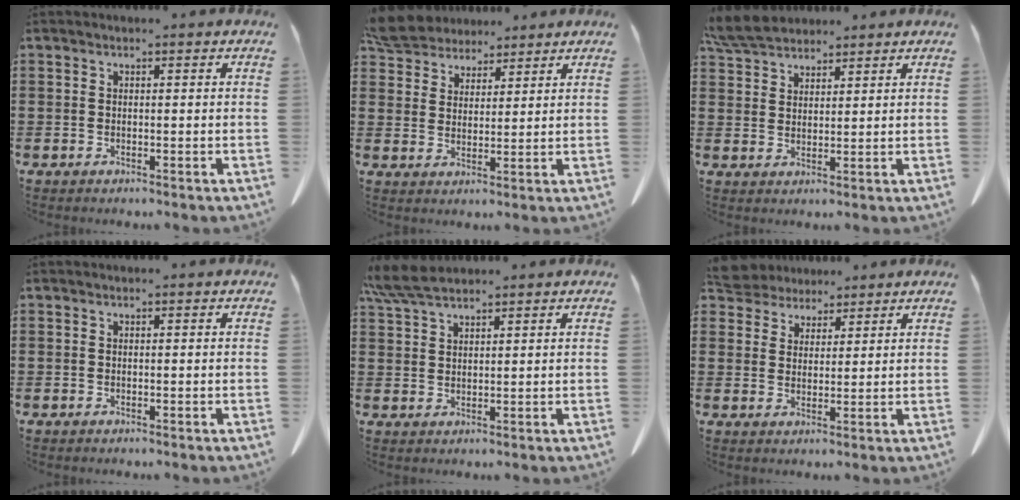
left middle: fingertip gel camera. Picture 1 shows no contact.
{"total": 6.5, "force": [5.9, 2.3, 1.3], "torque": [-0.052, -0.012, 0.113]}
{"total": 5.5, "force": [5.0, 1.5, 1.7], "torque": [-0.051, -0.006, 0.098]}
{"total": 0.0}
{"total": 5.2, "force": [4.3, 1.0, 2.7], "torque": [-0.064, -0.007, 0.082]}
{"total": 4.9, "force": [4.5, 1.7, 0.3], "torque": [-0.029, -0.013, 0.085]}